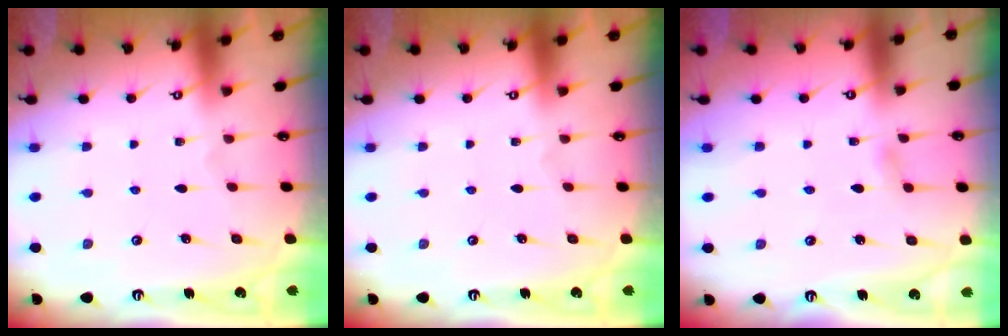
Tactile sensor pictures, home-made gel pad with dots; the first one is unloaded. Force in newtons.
{"total": 0.0}
{"total": 3.3, "press": 3.3, "slide": 0.4}